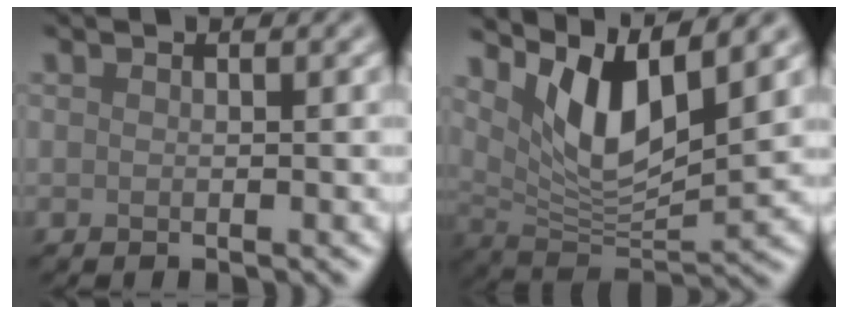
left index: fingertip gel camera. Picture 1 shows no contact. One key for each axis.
{"total": 7.4, "fx": 4.2, "fy": 2.2, "fz": 5.7, "tx": -0.106, "ty": -0.015, "tz": 0.079}